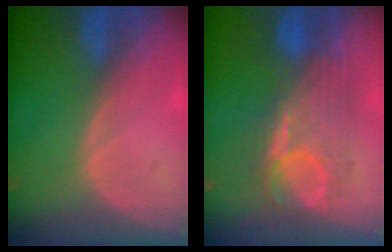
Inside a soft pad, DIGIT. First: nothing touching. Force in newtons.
{"total": 8.7, "press": 8.7, "slide": 0.8}